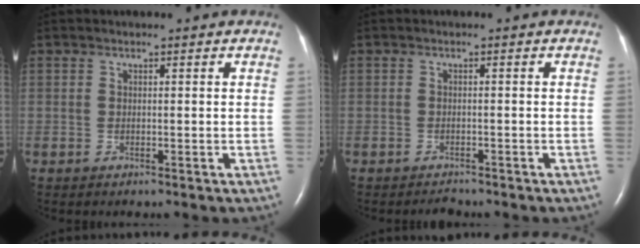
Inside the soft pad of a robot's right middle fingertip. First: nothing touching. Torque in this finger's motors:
{"motor_torque": [0.13, -0.12, -0.04, -0.01]}